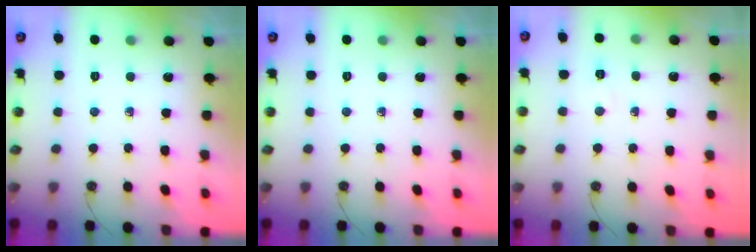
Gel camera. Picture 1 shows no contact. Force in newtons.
{"total": 0.0}
{"total": 2.4, "press": 2.3, "slide": 0.7}